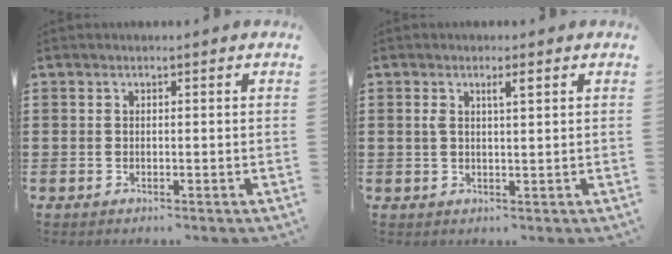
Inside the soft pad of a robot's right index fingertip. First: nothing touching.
{"total": 2.3, "force": [1.0, 0.5, 2.0], "torque": [-0.041, 0.005, 0.014]}